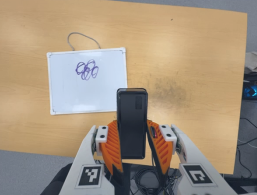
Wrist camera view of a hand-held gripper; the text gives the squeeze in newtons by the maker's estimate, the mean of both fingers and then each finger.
{"total": 4.4, "left": 3.0, "right": 5.8}